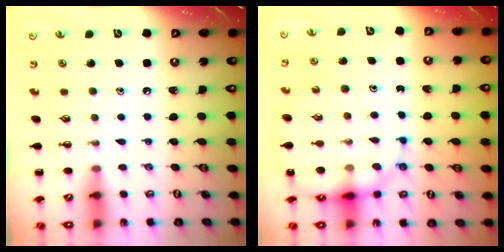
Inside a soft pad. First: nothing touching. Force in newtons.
{"total": 13.9, "press": 13.6, "slide": 2.8}